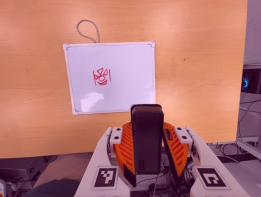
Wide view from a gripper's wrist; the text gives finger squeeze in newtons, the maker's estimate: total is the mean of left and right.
{"total": 6.5, "left": 5.3, "right": 7.8}